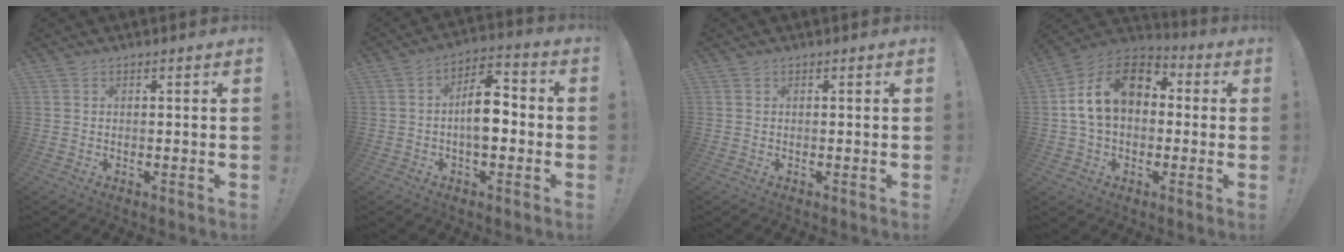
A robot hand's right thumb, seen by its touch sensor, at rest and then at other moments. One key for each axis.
{"total": 11.3, "fx": -1.6, "fy": 6.3, "fz": 9.3, "tx": -0.144, "ty": 0.015, "tz": -0.028}
{"total": 0.0}
{"total": 17.1, "fx": 3.6, "fy": 11.8, "fz": 11.9, "tx": -0.197, "ty": 0.009, "tz": 0.065}